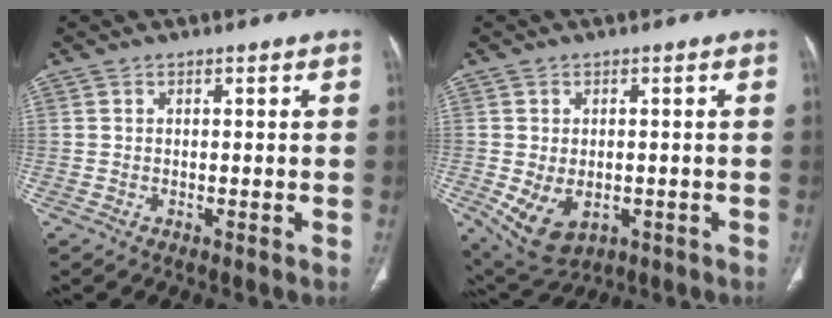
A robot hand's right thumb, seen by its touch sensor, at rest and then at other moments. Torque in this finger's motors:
{"motor_torque": [-0.30, 0.45, -0.30, 0.08, 0.24]}